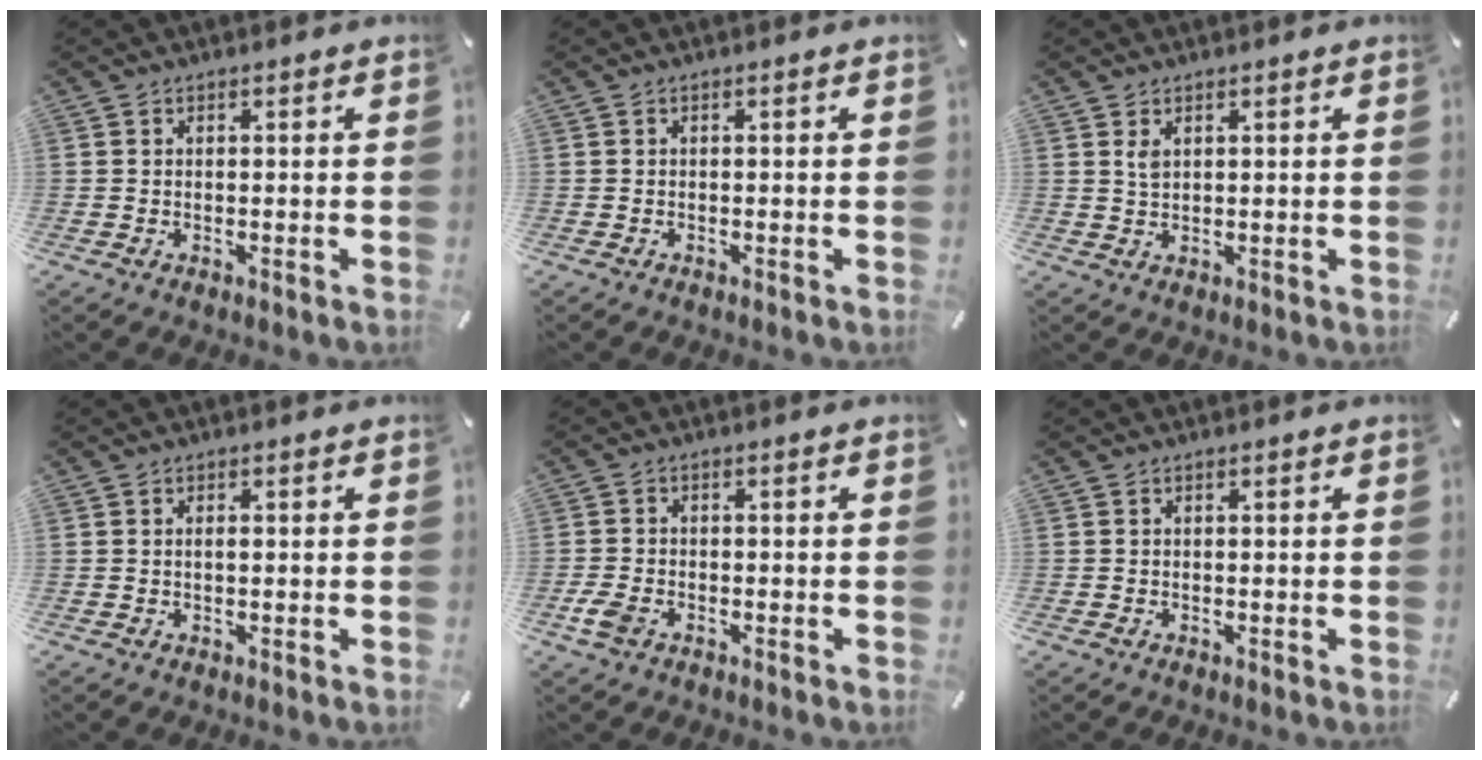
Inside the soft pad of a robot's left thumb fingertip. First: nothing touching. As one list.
[{"total": 0.0}, {"total": 1.9, "force": [1.0, 0.9, 1.3], "torque": [-0.029, 0.000, 0.018]}, {"total": 0.8, "force": [0.0, 0.5, 0.6], "torque": [-0.012, 0.000, 0.000]}, {"total": 4.0, "force": [-1.9, 2.5, 2.6], "torque": [-0.067, -0.001, -0.039]}, {"total": 0.0}]